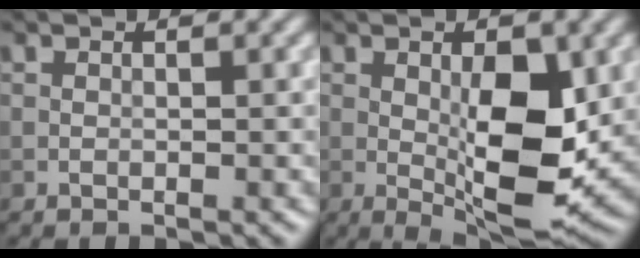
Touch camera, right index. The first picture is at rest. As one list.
[{"total": 7.7, "force": [0.0, 2.9, 7.1], "torque": [-0.109, -0.012, 0.007]}]